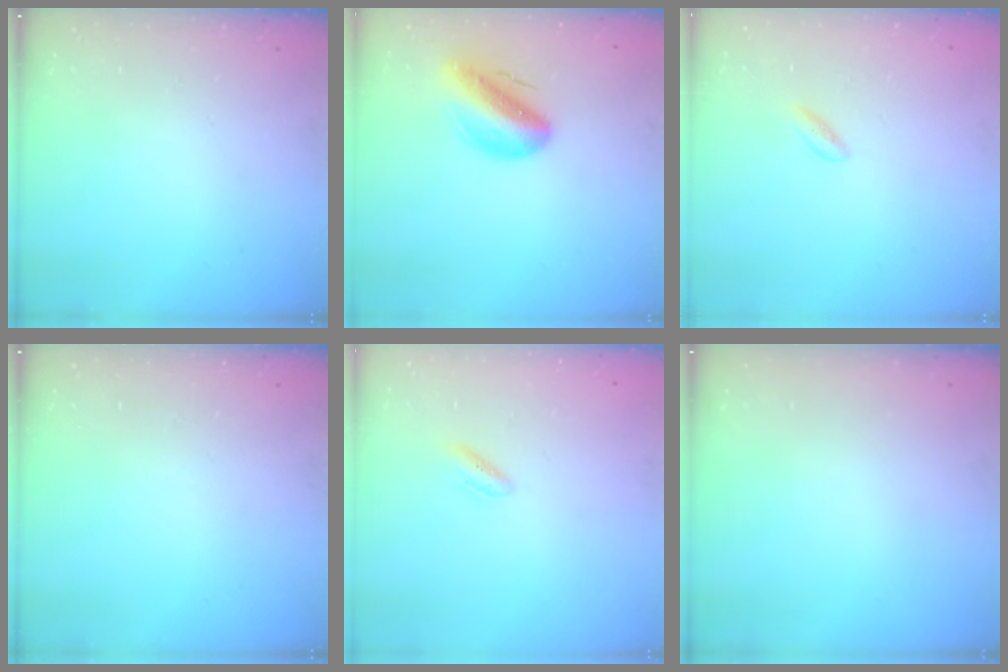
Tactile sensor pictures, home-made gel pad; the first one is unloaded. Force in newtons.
{"total": 12.3, "press": 11.8, "slide": 3.5}
{"total": 1.5, "press": 1.2, "slide": 0.9}
{"total": 0.0}
{"total": 2.5, "press": 2.4, "slide": 0.7}
{"total": 0.0}